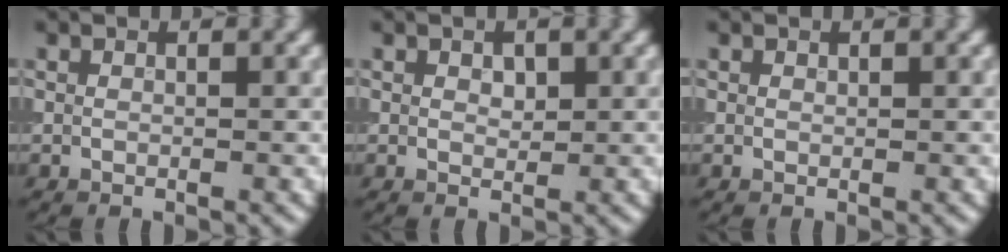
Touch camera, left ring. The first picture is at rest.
{"total": 1.0, "force": [0.4, 0.6, 0.7], "torque": [-0.010, -0.002, 0.007]}
{"total": 0.0}